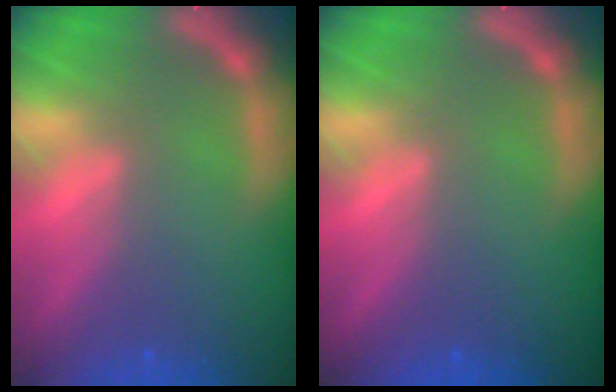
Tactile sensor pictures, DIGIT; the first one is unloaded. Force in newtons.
{"total": 0.0}